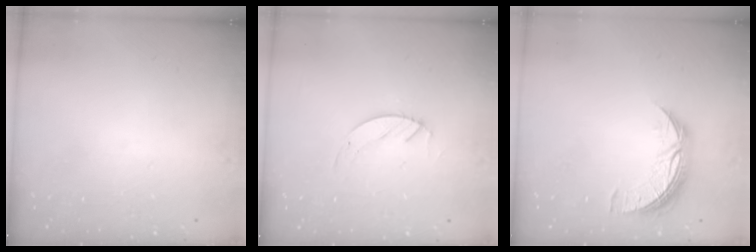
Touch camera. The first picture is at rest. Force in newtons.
{"total": 2.1, "press": 2.1, "slide": 0.2}
{"total": 8.3, "press": 8.3, "slide": 0.5}